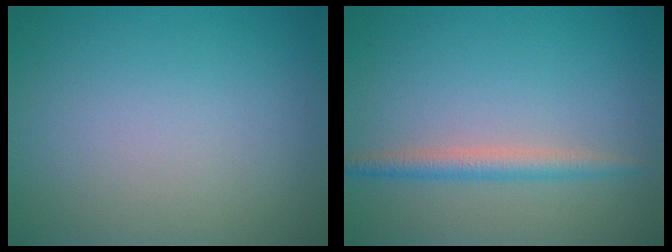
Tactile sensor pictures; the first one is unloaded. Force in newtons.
{"total": 2.2, "press": 2.2, "slide": 0.0}